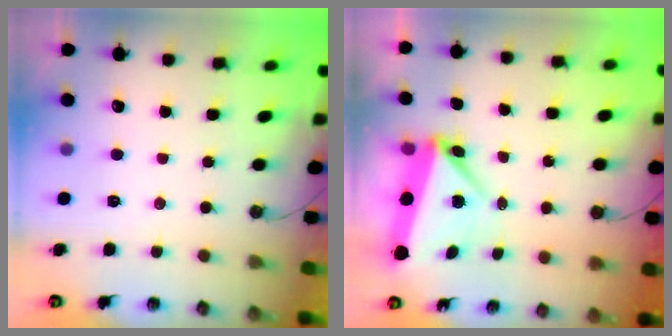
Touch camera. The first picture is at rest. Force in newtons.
{"total": 10.8, "press": 4.7, "slide": 9.7}